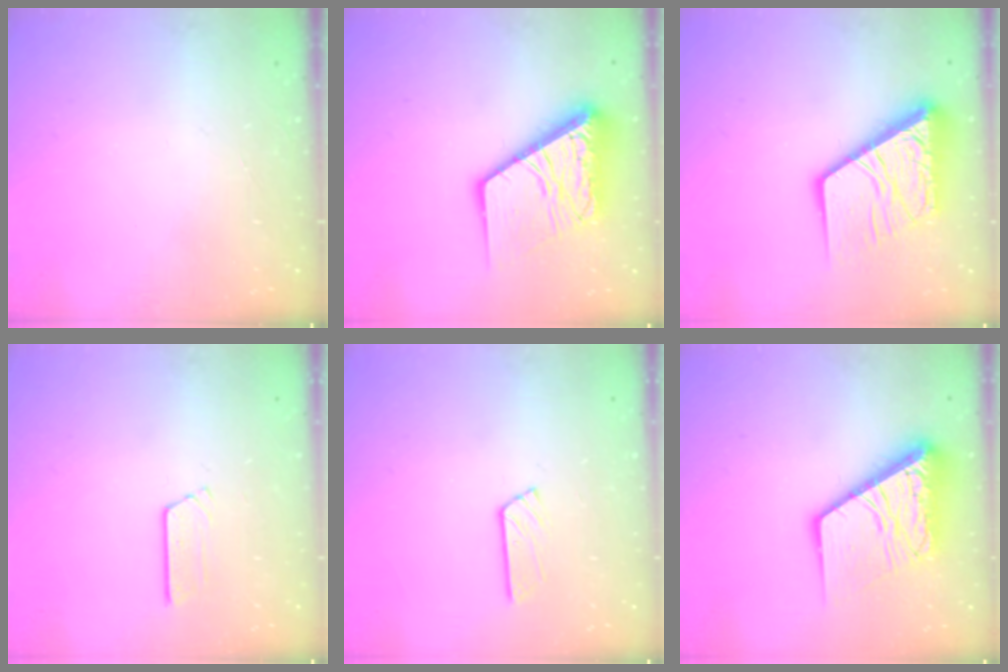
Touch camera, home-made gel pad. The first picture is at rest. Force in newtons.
{"total": 18.1, "press": 17.9, "slide": 2.1}
{"total": 15.5, "press": 15.4, "slide": 1.9}
{"total": 2.5, "press": 2.5, "slide": 0.2}
{"total": 3.3, "press": 3.3, "slide": 0.3}
{"total": 18.1, "press": 17.9, "slide": 2.1}